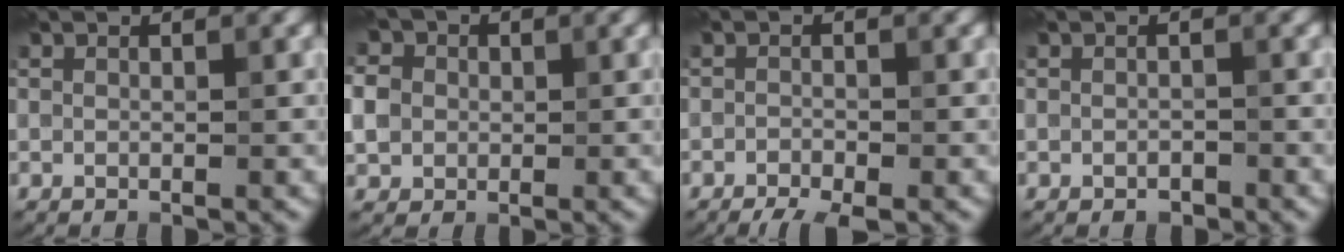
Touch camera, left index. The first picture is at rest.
{"total": 5.3, "force": [0.6, 4.6, 2.6], "torque": [-0.058, 0.024, -0.004]}
{"total": 3.3, "force": [-2.4, 1.2, 2.0], "torque": [-0.031, -0.006, -0.041]}
{"total": 0.8, "force": [-0.5, 0.5, 0.5], "torque": [-0.007, -0.002, -0.007]}